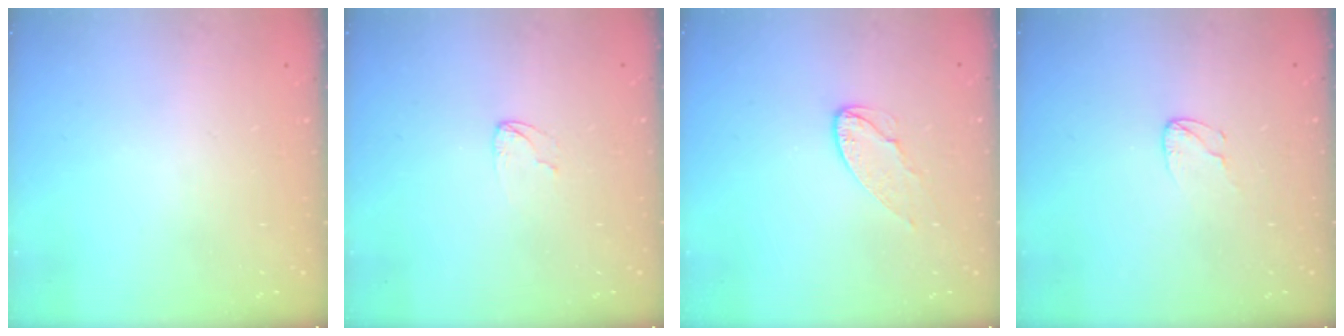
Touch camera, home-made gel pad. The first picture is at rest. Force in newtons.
{"total": 3.7, "press": 3.7, "slide": 0.3}
{"total": 6.9, "press": 6.9, "slide": 0.3}
{"total": 3.9, "press": 3.9, "slide": 0.3}